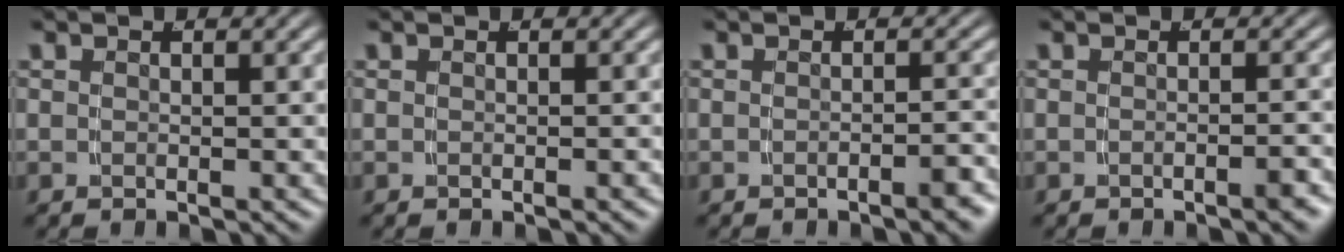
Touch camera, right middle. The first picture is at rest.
{"total": 0.0}
{"total": 1.6, "force": [-1.4, -0.2, 0.8], "torque": [-0.008, 0.009, -0.028]}
{"total": 1.2, "force": [-1.0, -0.2, 0.6], "torque": [-0.007, 0.009, -0.022]}